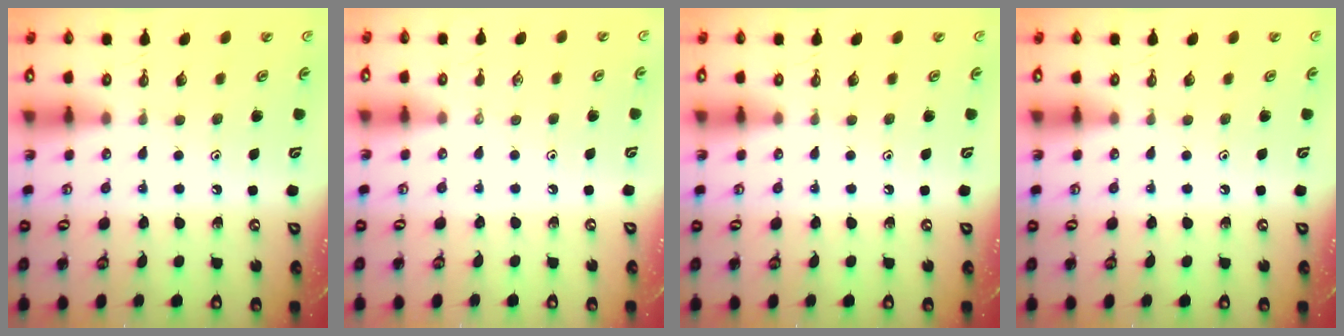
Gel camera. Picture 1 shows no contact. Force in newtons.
{"total": 0.0}
{"total": 0.0}
{"total": 0.0}